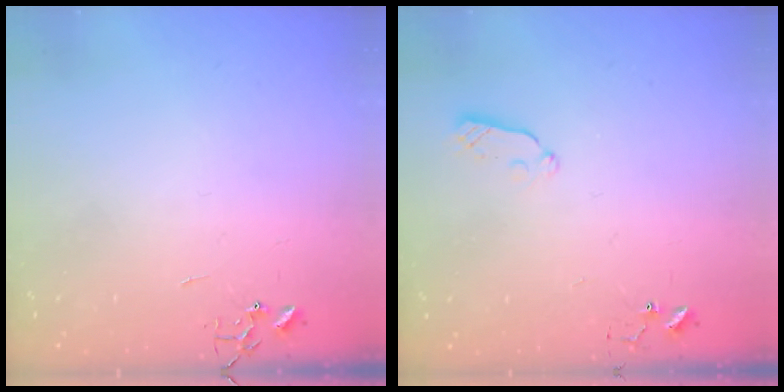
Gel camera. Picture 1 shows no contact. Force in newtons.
{"total": 3.8, "press": 3.8, "slide": 0.6}